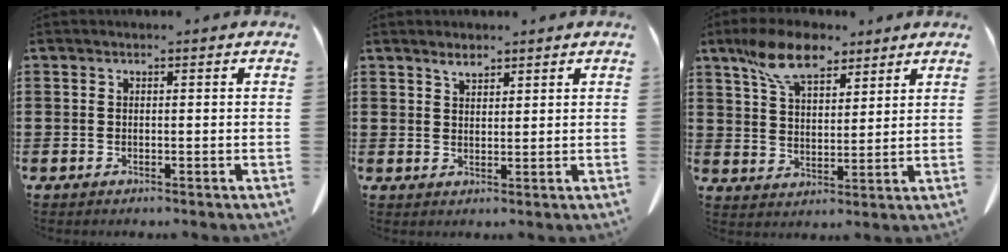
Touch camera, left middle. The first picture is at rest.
{"total": 2.1, "force": [1.8, 0.7, 0.9], "torque": [-0.013, -0.001, 0.031]}
{"total": 9.7, "force": [6.9, 4.1, 5.4], "torque": [-0.119, -0.006, 0.128]}